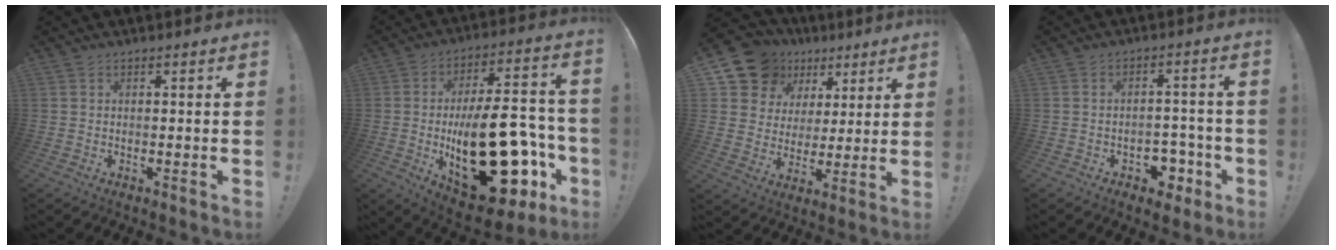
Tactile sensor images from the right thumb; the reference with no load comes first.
{"total": 29.9, "force": [-7.1, 13.8, 25.6], "torque": [-0.435, 0.043, -0.091]}
{"total": 13.2, "force": [7.3, 10.3, 4.0], "torque": [-0.072, -0.041, 0.151]}
{"total": 7.4, "force": [-3.6, 5.6, 3.3], "torque": [-0.033, 0.038, -0.054]}